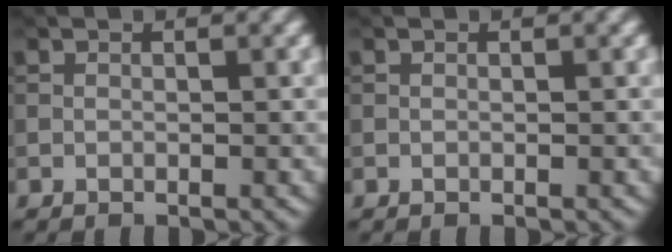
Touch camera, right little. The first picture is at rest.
{"total": 0.0}